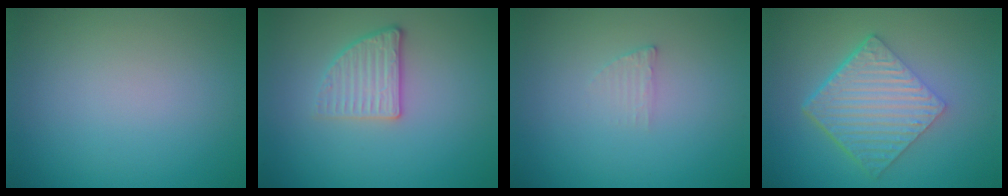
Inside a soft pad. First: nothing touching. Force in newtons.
{"total": 2.6, "press": 2.3, "slide": 1.3}
{"total": 1.0, "press": 1.0, "slide": 0.2}
{"total": 6.4, "press": 4.4, "slide": 4.8}